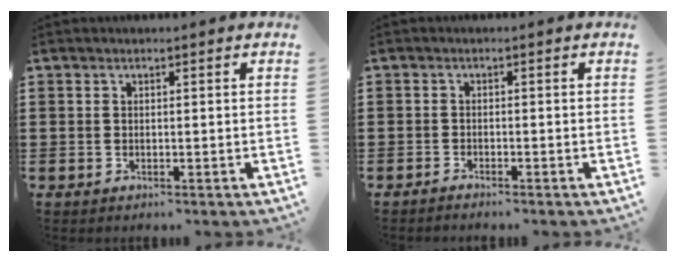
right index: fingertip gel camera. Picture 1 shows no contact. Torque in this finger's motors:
{"motor_torque": [-1.01, 1.12, -0.09, -0.03]}